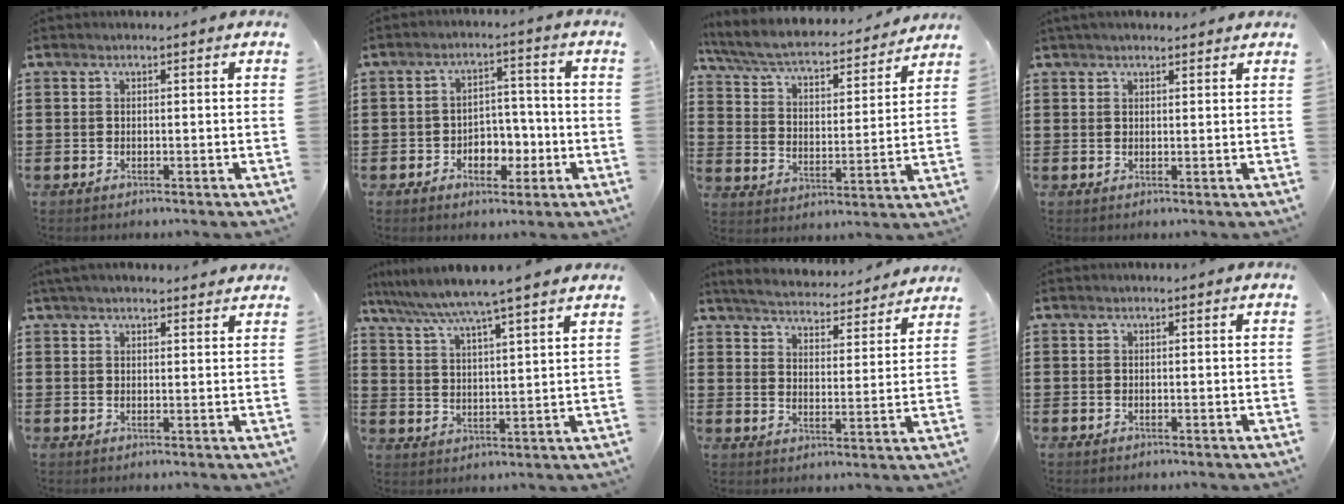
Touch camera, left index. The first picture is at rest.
{"total": 4.7, "force": [-1.8, 3.5, 2.6], "torque": [-0.045, 0.009, -0.037]}
{"total": 5.7, "force": [5.2, 0.7, 2.4], "torque": [-0.071, -0.039, 0.082]}
{"total": 1.7, "force": [1.6, 0.4, 0.5], "torque": [-0.013, 0.003, 0.031]}
{"total": 2.6, "force": [2.4, 0.4, 1.0], "torque": [-0.025, 0.001, 0.046]}
{"total": 6.1, "force": [5.4, -1.0, 2.6], "torque": [-0.073, -0.035, 0.089]}
{"total": 4.5, "force": [4.4, -0.2, 0.4], "torque": [-0.034, -0.037, 0.072]}
{"total": 0.0}